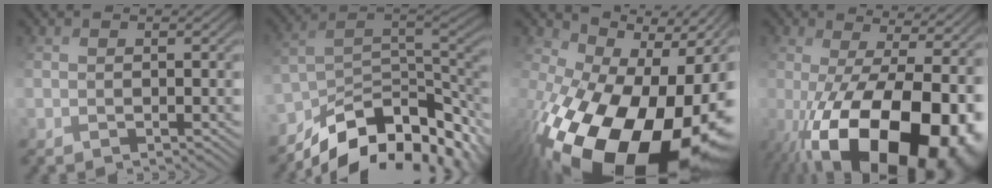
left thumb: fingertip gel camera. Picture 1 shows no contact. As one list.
[{"total": 13.5, "force": [-9.0, 6.7, 7.4], "torque": [-0.157, -0.012, -0.135]}, {"total": 21.3, "force": [-6.9, 14.0, 14.4], "torque": [-0.288, -0.071, -0.074]}, {"total": 19.5, "force": [-6.6, 9.0, 16.0], "torque": [-0.262, -0.037, -0.078]}]